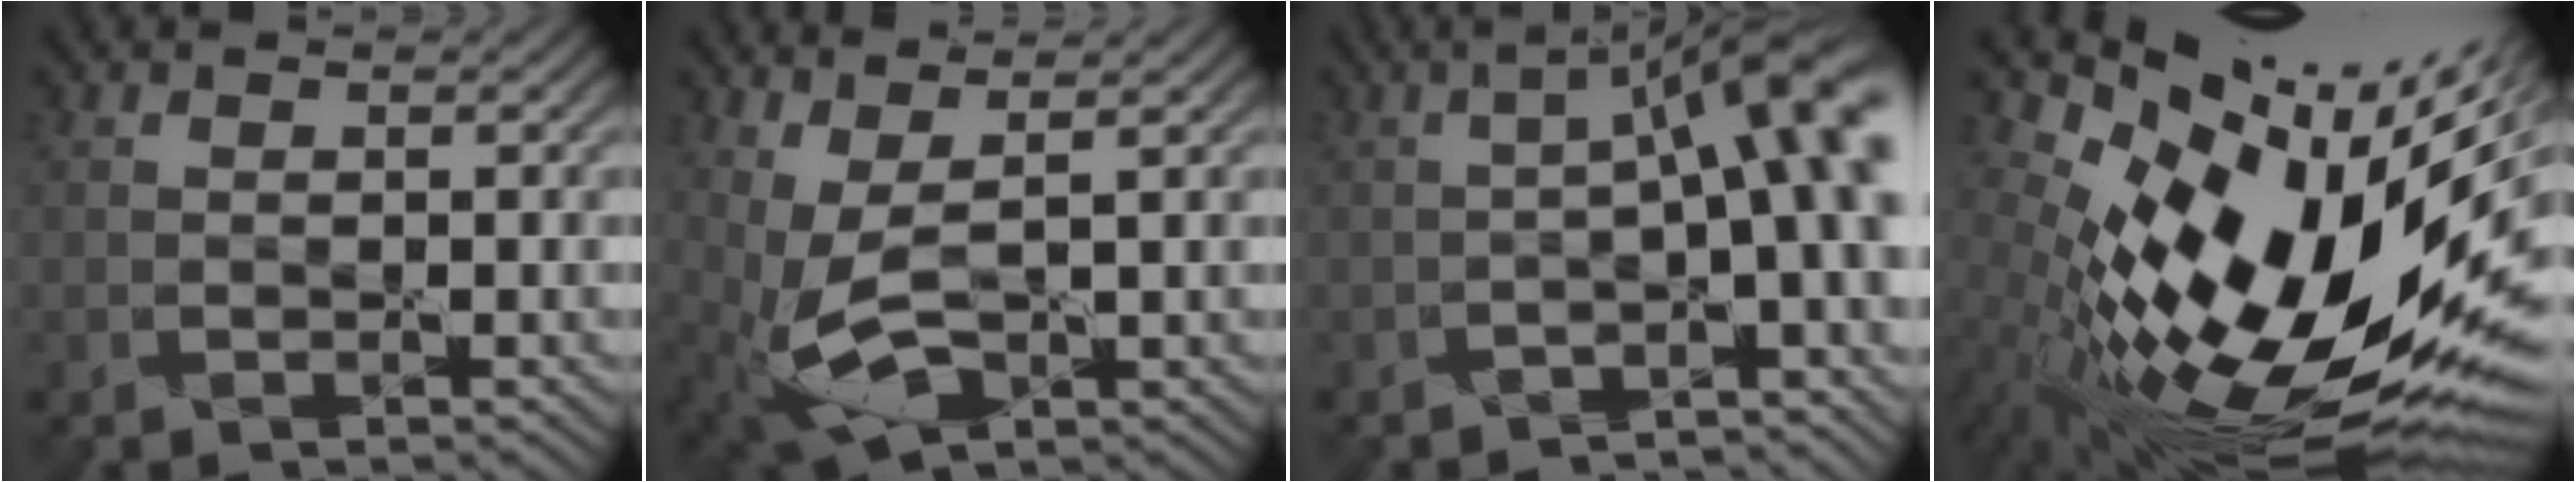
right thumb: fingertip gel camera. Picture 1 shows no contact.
{"total": 6.2, "force": [1.7, 2.4, 5.5], "torque": [-0.141, -0.005, 0.035]}
{"total": 9.4, "force": [-0.8, 2.4, 9.0], "torque": [-0.125, 0.006, -0.019]}
{"total": 19.3, "force": [-0.6, 9.4, 16.8], "torque": [-0.286, -0.041, -0.009]}